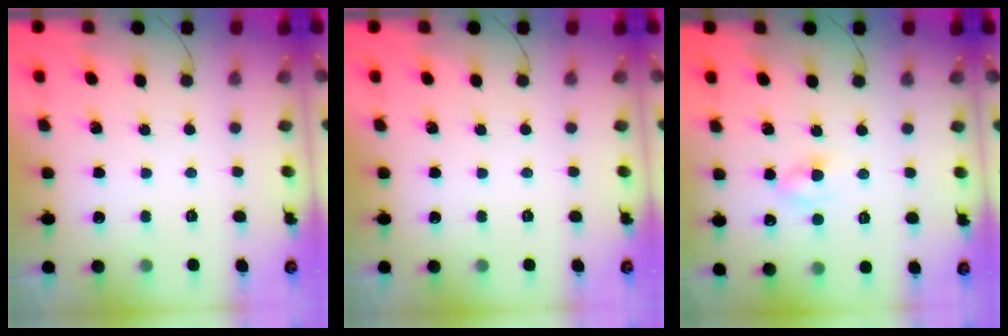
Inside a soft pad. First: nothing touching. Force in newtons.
{"total": 0.0}
{"total": 2.6, "press": 2.3, "slide": 1.1}